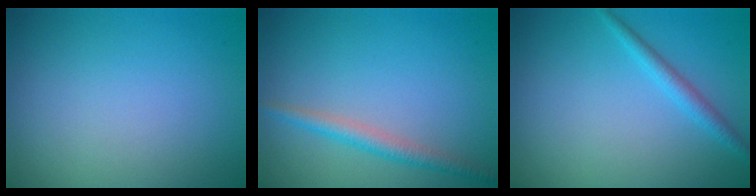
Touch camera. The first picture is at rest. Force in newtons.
{"total": 2.2, "press": 2.1, "slide": 0.0}
{"total": 1.6, "press": 1.6, "slide": 0.1}